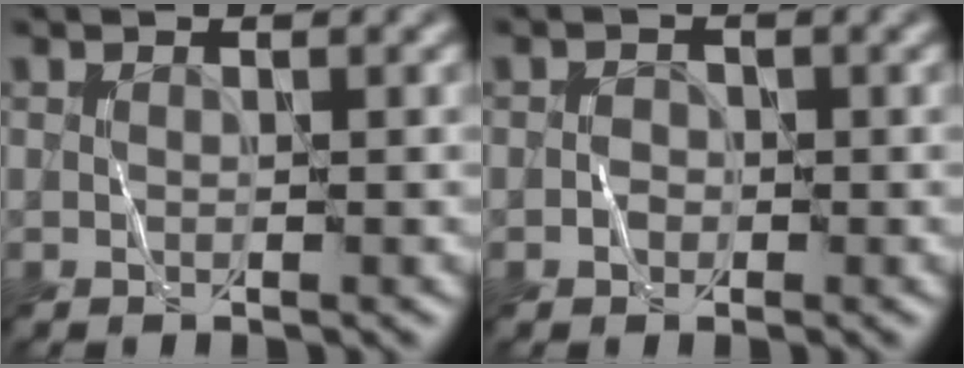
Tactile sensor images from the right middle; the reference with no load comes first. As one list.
[{"total": 0.8, "force": [-0.3, 0.7, 0.2], "torque": [0.001, 0.007, -0.007]}]